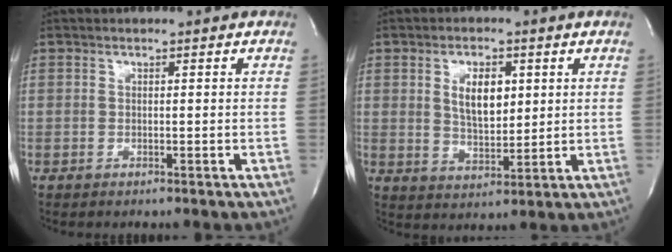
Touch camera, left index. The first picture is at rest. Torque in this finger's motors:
{"motor_torque": [1.40, 0.00, 0.43, 0.04]}